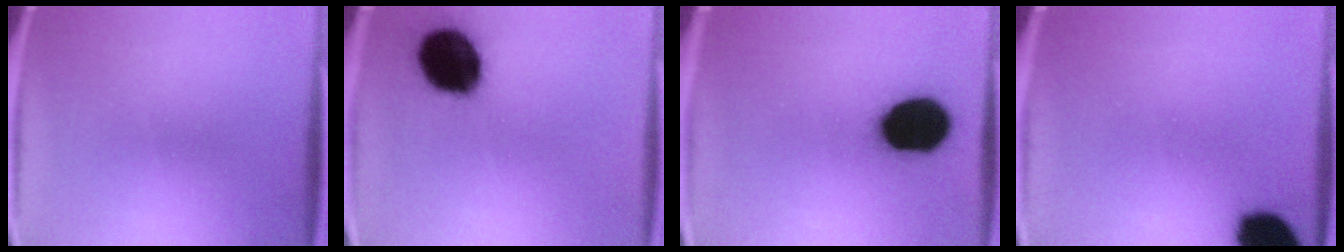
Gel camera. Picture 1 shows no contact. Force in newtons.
{"total": 19.4}
{"total": 19.3}
{"total": 13.4}